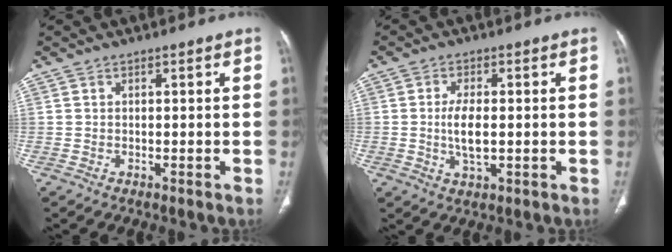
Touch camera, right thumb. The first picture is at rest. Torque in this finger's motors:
{"motor_torque": [2.74, 2.27, 1.12, -1.07, 0.45]}